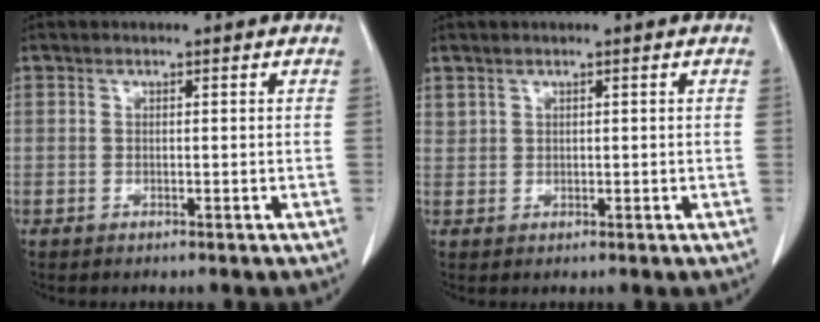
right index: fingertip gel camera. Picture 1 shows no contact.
{"total": 1.1, "force": [0.9, 0.6, 0.2], "torque": [0.002, 0.003, 0.019]}